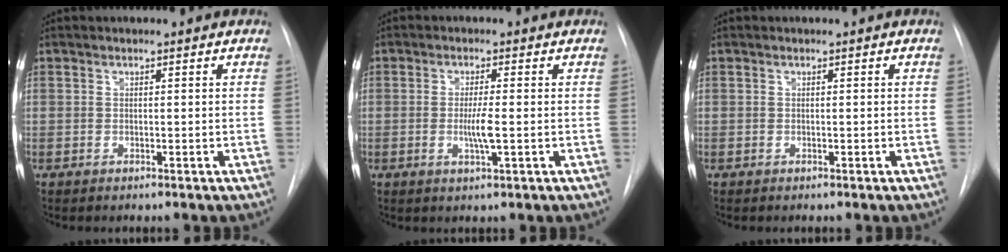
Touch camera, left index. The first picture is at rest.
{"total": 3.3, "force": [-0.4, 0.0, 3.3], "torque": [-0.065, -0.006, -0.008]}
{"total": 0.0}